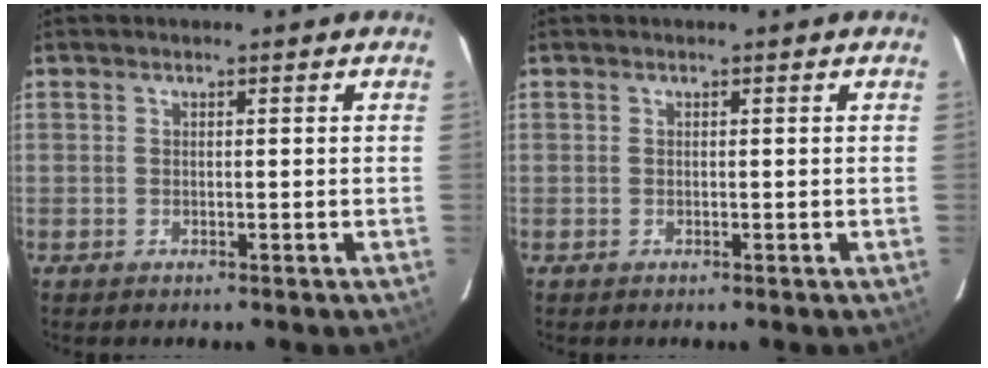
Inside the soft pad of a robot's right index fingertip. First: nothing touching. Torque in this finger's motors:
{"motor_torque": [0.00, 0.00, 0.02, 0.01]}